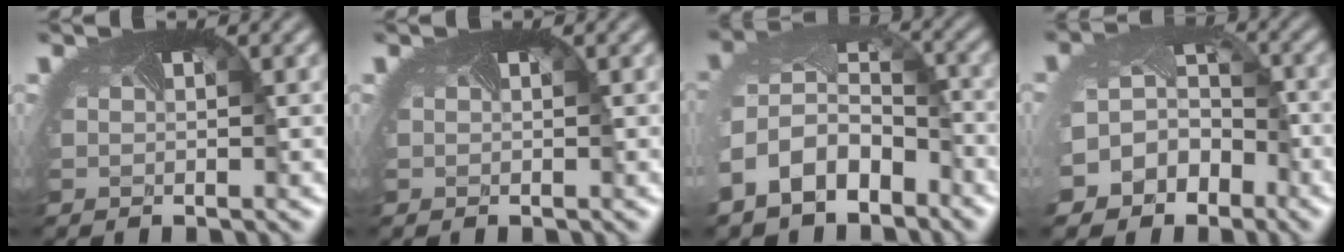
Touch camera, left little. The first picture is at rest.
{"total": 0.0}
{"total": 8.8, "force": [-4.0, 6.3, 4.6], "torque": [-0.122, -0.024, -0.066]}
{"total": 9.0, "force": [-5.2, 7.0, 2.4], "torque": [-0.062, -0.040, -0.071]}